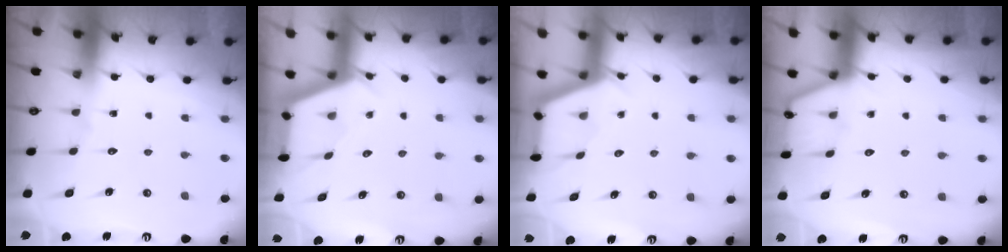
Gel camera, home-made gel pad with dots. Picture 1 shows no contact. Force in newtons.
{"total": 2.5, "press": 2.5, "slide": 0.3}
{"total": 2.7, "press": 2.7, "slide": 0.3}
{"total": 2.5, "press": 2.4, "slide": 0.3}